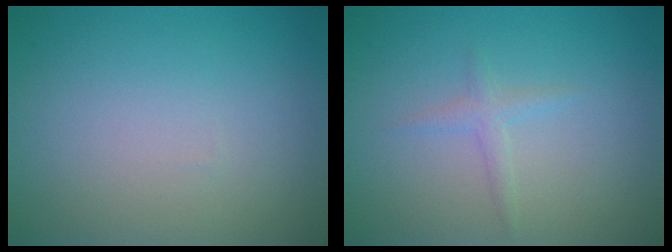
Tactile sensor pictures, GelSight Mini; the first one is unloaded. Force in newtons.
{"total": 1.2, "press": 1.2, "slide": 0.0}